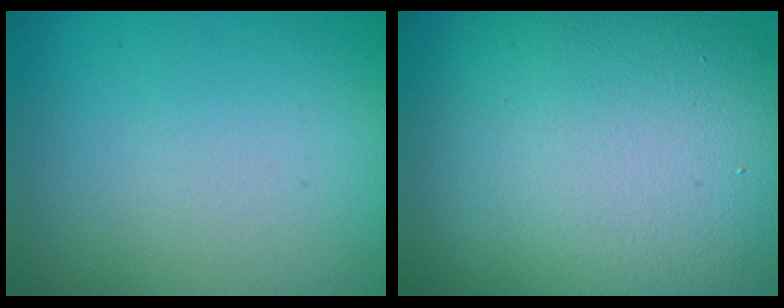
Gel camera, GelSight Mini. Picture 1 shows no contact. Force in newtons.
{"total": 15.9, "press": 15.9, "slide": 0.8}